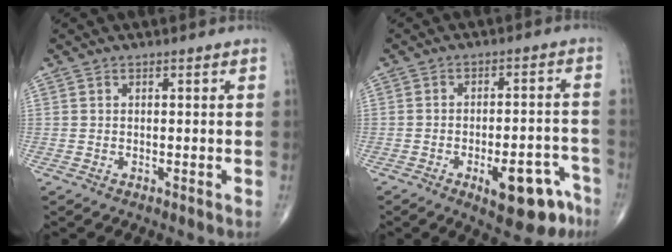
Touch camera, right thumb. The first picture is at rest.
{"total": 11.9, "force": [-6.4, 4.7, 8.8], "torque": [-0.096, 0.040, -0.079]}